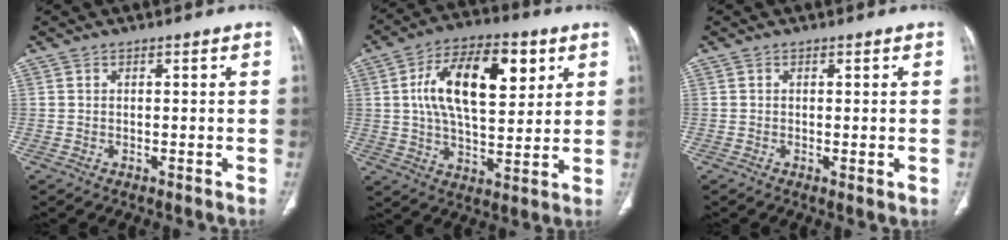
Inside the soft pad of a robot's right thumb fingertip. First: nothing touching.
{"total": 18.5, "force": [5.5, 9.2, 15.1], "torque": [-0.226, -0.005, 0.089]}
{"total": 1.1, "force": [-0.2, 0.3, 1.1], "torque": [-0.023, -0.006, -0.002]}